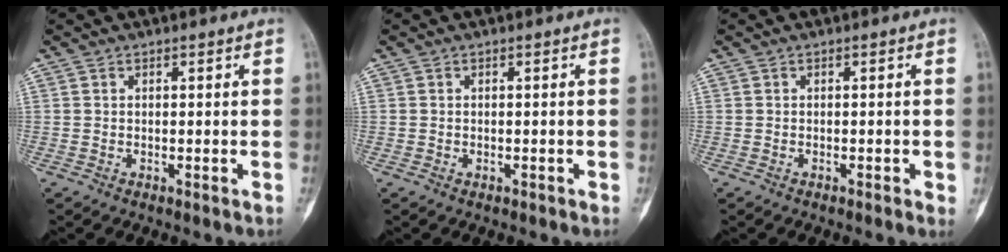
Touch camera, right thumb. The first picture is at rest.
{"total": 0.0}
{"total": 1.3, "force": [-0.3, 0.5, 1.1], "torque": [-0.014, -0.001, -0.004]}